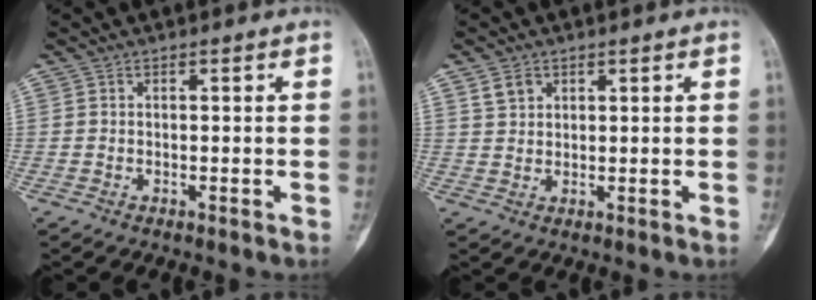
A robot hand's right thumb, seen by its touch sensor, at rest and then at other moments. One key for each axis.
{"total": 3.0, "fx": 1.7, "fy": 2.2, "fz": 1.1, "tx": -0.010, "ty": -0.006, "tz": 0.035}